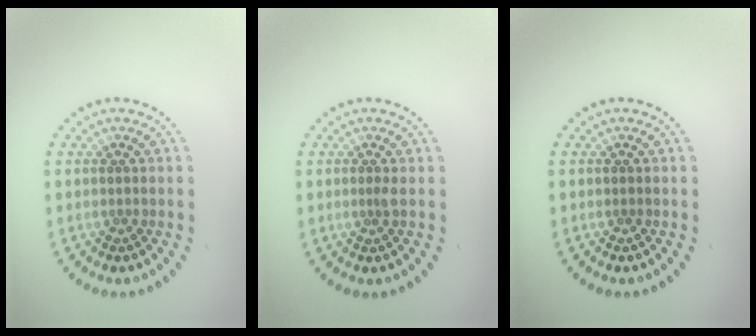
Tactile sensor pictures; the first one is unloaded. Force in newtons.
{"total": 0.5, "press": 0.4, "slide": 0.4}
{"total": 0.0}